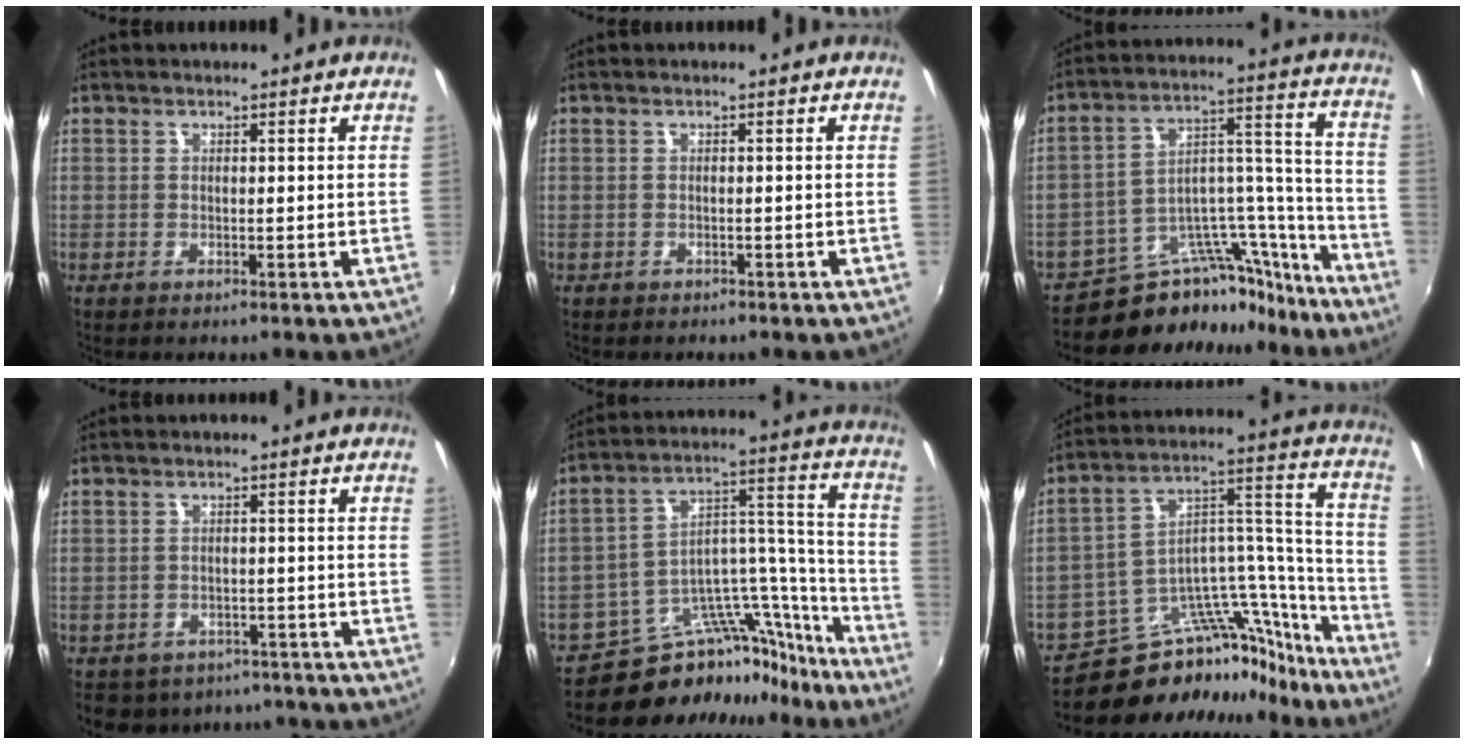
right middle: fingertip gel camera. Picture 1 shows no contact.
{"total": 0.8, "force": [-0.7, 0.5, 0.1], "torque": [-0.006, -0.001, -0.009]}
{"total": 18.6, "force": [-16.5, 7.5, 4.0], "torque": [-0.047, 0.077, -0.250]}
{"total": 11.9, "force": [-9.0, 6.8, 3.8], "torque": [-0.089, 0.005, -0.111]}
{"total": 19.8, "force": [-17.3, 8.1, 5.4], "torque": [-0.067, 0.072, -0.261]}
{"total": 22.9, "force": [-19.7, 8.7, 7.7], "torque": [-0.085, 0.075, -0.298]}